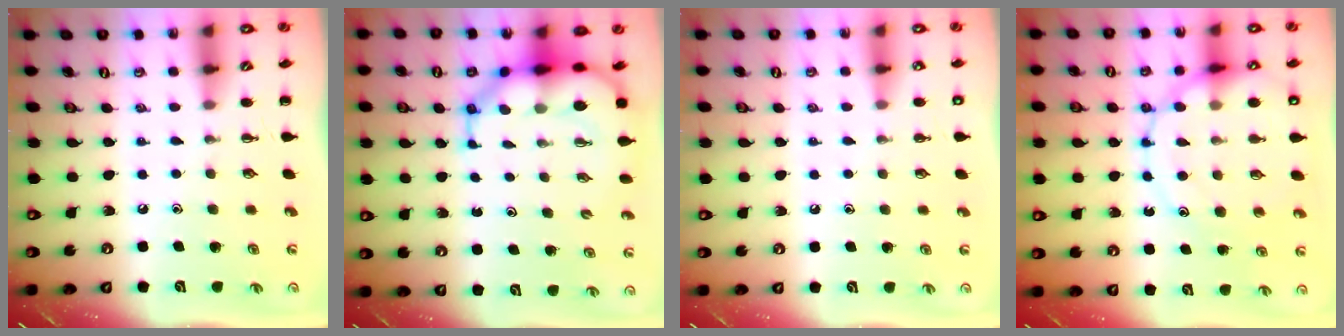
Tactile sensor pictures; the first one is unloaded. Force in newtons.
{"total": 10.8, "press": 10.3, "slide": 2.9}
{"total": 2.6, "press": 2.1, "slide": 1.6}
{"total": 15.2, "press": 15.0, "slide": 2.4}